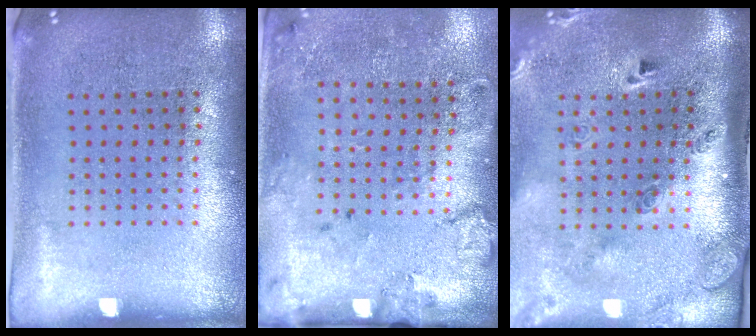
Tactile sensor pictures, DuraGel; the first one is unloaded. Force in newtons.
{"total": 2.1, "press": 1.5, "slide": 1.5}
{"total": 3.0, "press": 2.0, "slide": 2.2}